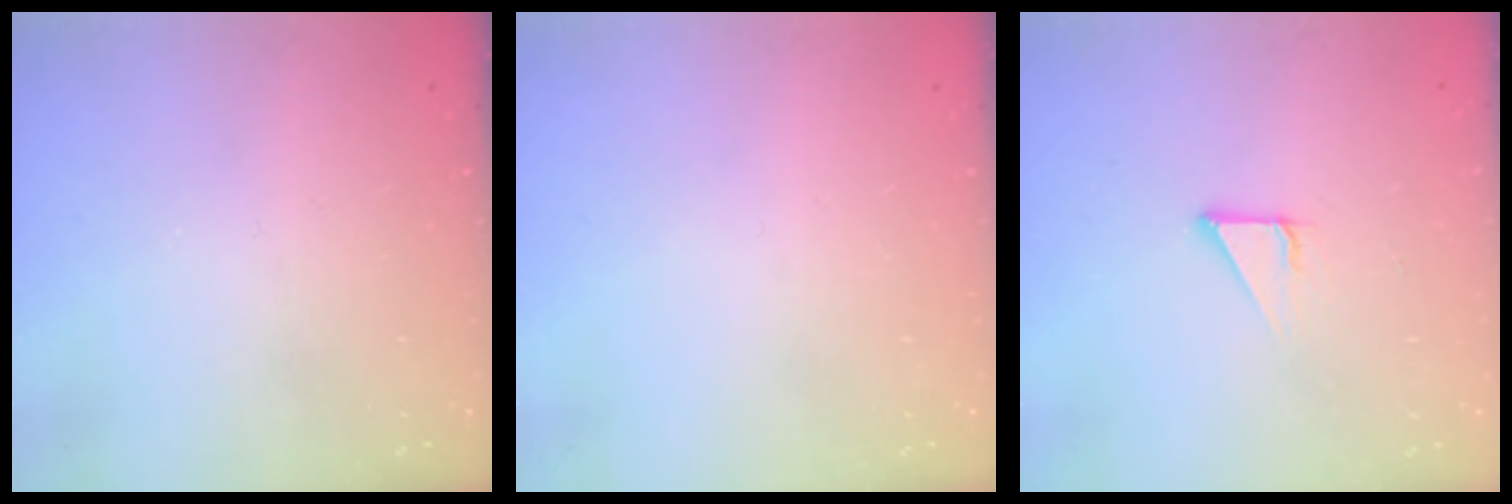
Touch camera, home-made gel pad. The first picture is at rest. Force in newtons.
{"total": 0.0}
{"total": 3.5, "press": 3.5, "slide": 0.2}